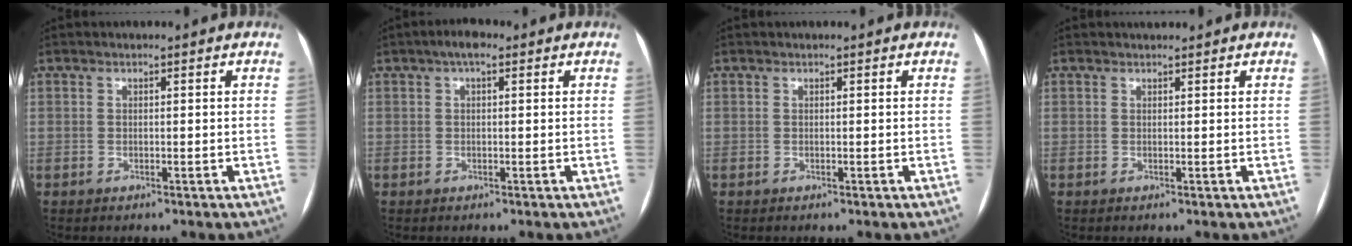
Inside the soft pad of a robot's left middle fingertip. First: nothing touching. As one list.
[{"total": 2.8, "force": [1.4, 1.0, 2.1], "torque": [-0.035, 0.017, 0.018]}, {"total": 0.5, "force": [0.1, -0.4, -0.3], "torque": [0.010, -0.002, 0.003]}, {"total": 1.3, "force": [1.2, -0.2, 0.1], "torque": [-0.001, 0.010, 0.021]}]